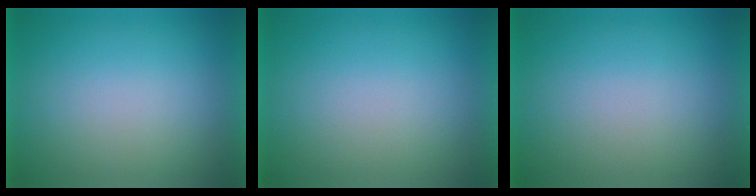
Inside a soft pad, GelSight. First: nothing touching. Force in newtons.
{"total": 0.0}
{"total": 0.0}